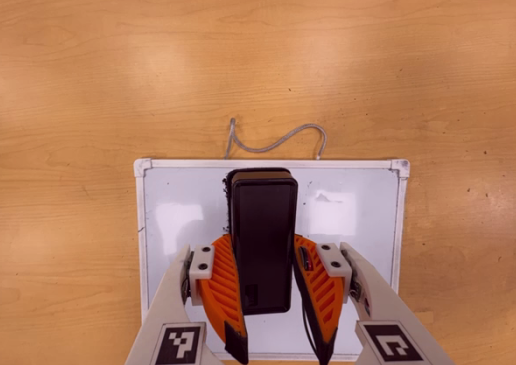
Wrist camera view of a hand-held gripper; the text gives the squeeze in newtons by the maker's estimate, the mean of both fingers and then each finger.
{"total": 5.7, "left": 4.9, "right": 6.5}